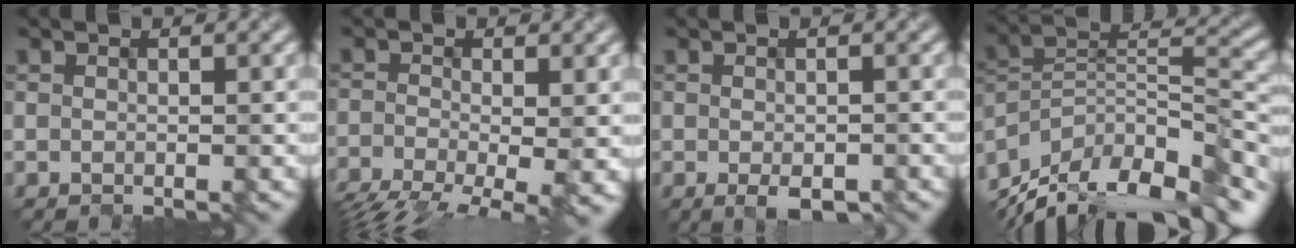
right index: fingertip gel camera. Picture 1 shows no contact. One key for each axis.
{"total": 9.1, "fx": -4.7, "fy": 3.6, "fz": 6.9, "tx": -0.114, "ty": -0.023, "tz": -0.072}
{"total": 2.0, "fx": -1.1, "fy": 0.9, "fz": 1.4, "tx": -0.022, "ty": -0.007, "tz": -0.011}
{"total": 14.4, "fx": -11.3, "fy": 5.1, "fz": 7.3, "tx": -0.155, "ty": 0.026, "tz": -0.186}